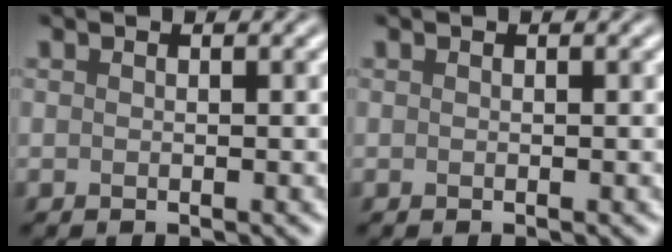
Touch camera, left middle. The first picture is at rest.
{"total": 0.0}